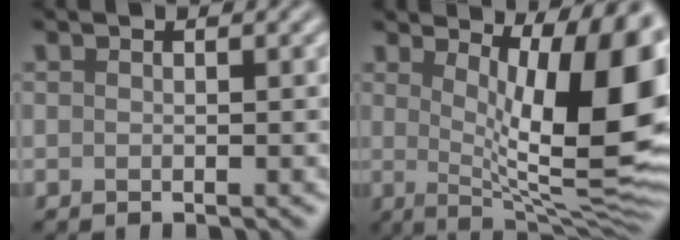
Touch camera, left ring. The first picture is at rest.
{"total": 15.2, "force": [2.8, 4.7, 14.1], "torque": [-0.161, -0.006, 0.047]}